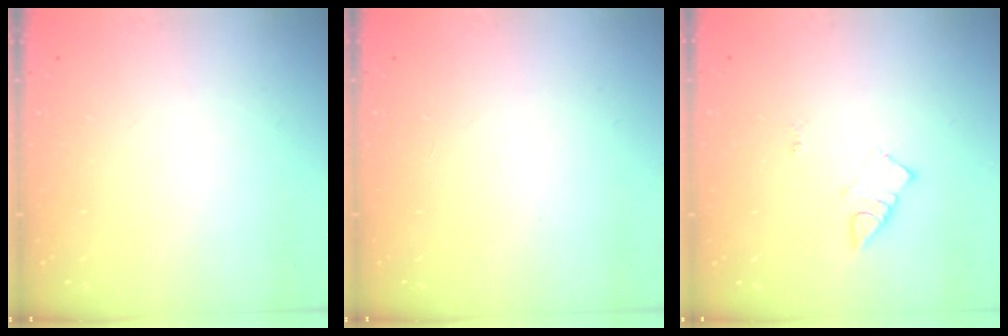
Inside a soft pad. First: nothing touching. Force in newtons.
{"total": 2.8, "press": 2.8, "slide": 0.4}
{"total": 4.2, "press": 4.1, "slide": 0.6}